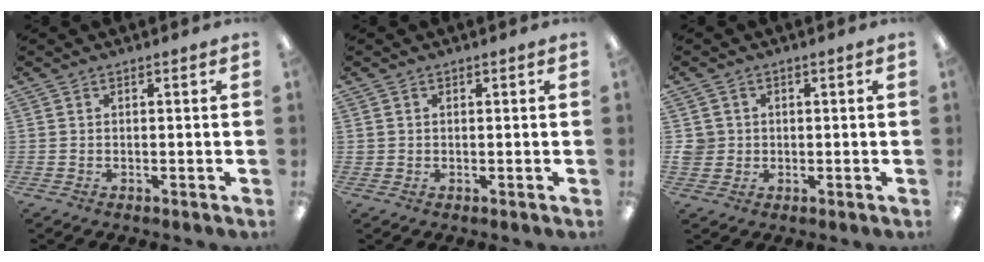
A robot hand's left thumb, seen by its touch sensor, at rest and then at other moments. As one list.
[{"total": 0.8, "force": [0.1, 0.7, -0.4], "torque": [0.008, 0.004, 0.000]}, {"total": 3.4, "force": [0.2, 3.4, 0.2], "torque": [-0.003, 0.004, 0.003]}]